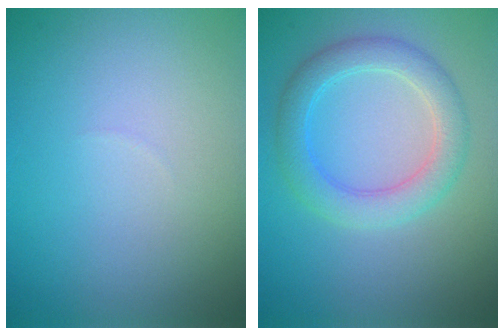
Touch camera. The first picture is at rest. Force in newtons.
{"total": 3.9, "press": 3.9, "slide": 0.2}